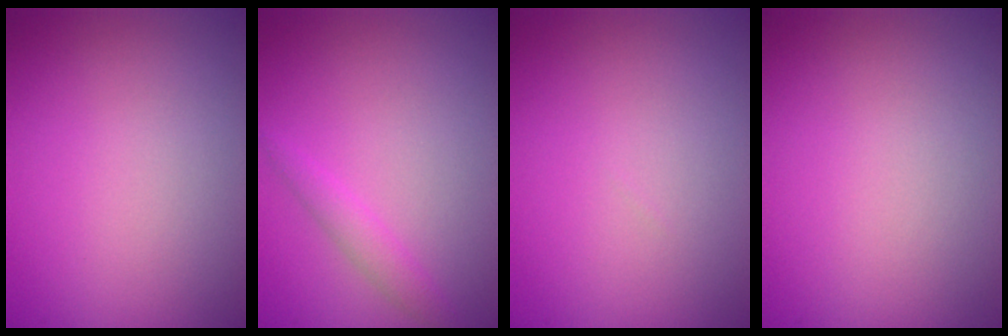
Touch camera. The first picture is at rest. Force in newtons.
{"total": 1.5, "press": 1.5, "slide": 0.1}
{"total": 0.0}
{"total": 0.0}